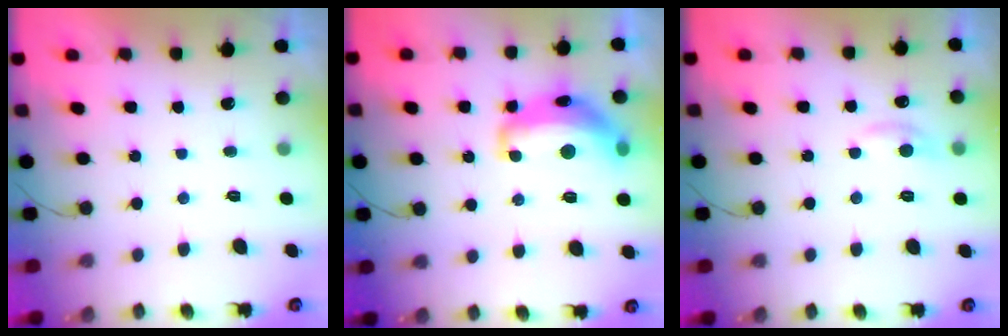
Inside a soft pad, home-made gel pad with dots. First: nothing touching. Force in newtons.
{"total": 15.6, "press": 15.6, "slide": 1.0}
{"total": 5.6, "press": 5.5, "slide": 0.7}